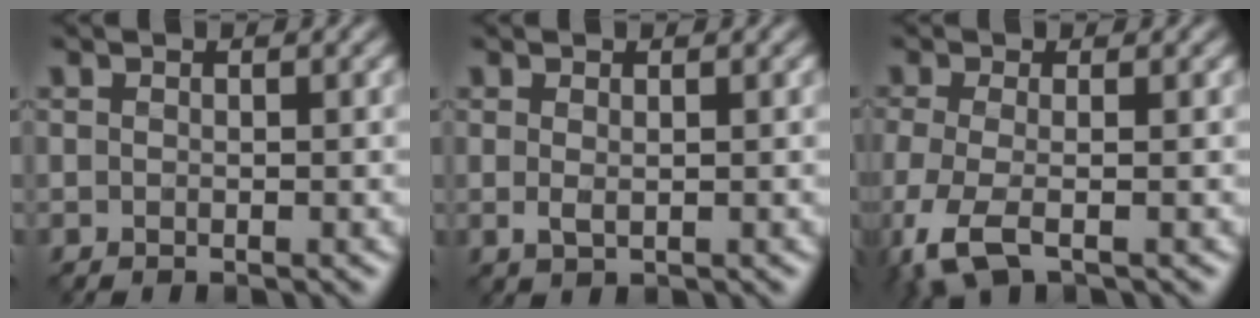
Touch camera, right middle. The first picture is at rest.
{"total": 0.9, "force": [0.2, 0.4, 0.8], "torque": [-0.018, 0.002, 0.002]}
{"total": 4.7, "force": [-2.4, 1.6, 3.7], "torque": [-0.097, -0.009, -0.060]}